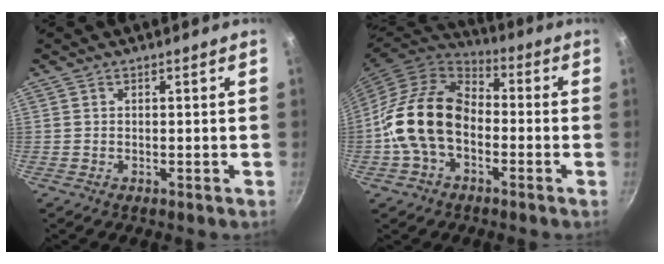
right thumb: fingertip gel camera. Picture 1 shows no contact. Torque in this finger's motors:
{"motor_torque": [2.29, 2.72, 1.41, -1.36, 0.21]}